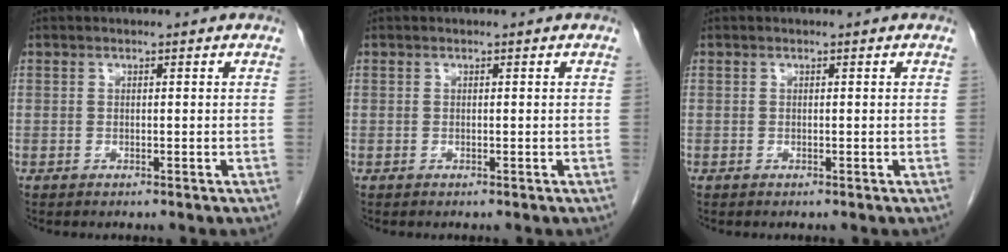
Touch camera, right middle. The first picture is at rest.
{"total": 0.0}
{"total": 0.0}